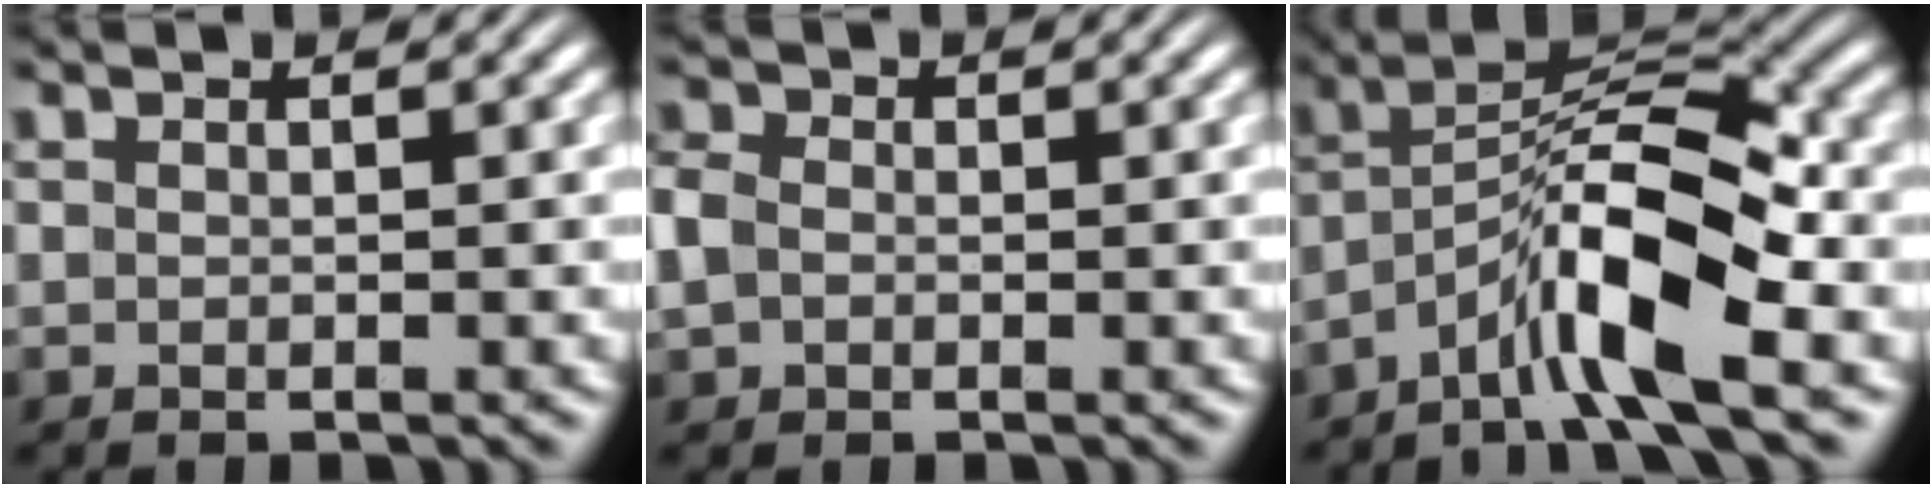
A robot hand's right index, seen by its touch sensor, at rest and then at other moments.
{"total": 2.6, "force": [-0.3, 2.3, 1.2], "torque": [-0.047, -0.012, 0.000]}
{"total": 7.9, "force": [-2.2, 3.3, 6.8], "torque": [-0.122, -0.005, -0.035]}